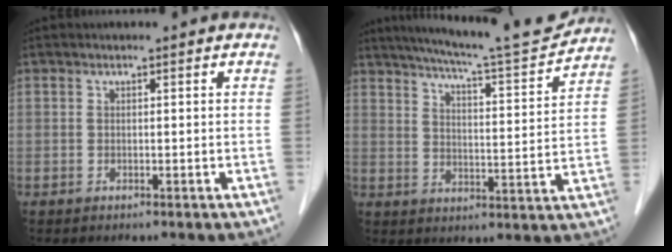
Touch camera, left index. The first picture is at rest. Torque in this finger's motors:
{"motor_torque": [0.93, -1.21, 0.33, 0.08]}